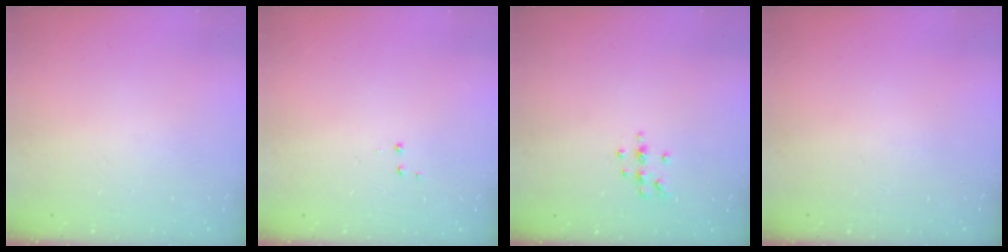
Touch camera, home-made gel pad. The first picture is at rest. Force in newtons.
{"total": 2.8, "press": 2.7, "slide": 0.5}
{"total": 6.5, "press": 6.4, "slide": 1.2}
{"total": 0.0}